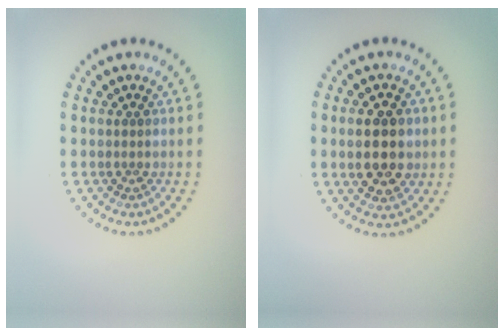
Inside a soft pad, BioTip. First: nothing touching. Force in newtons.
{"total": 4.5, "press": 4.5, "slide": 0.2}